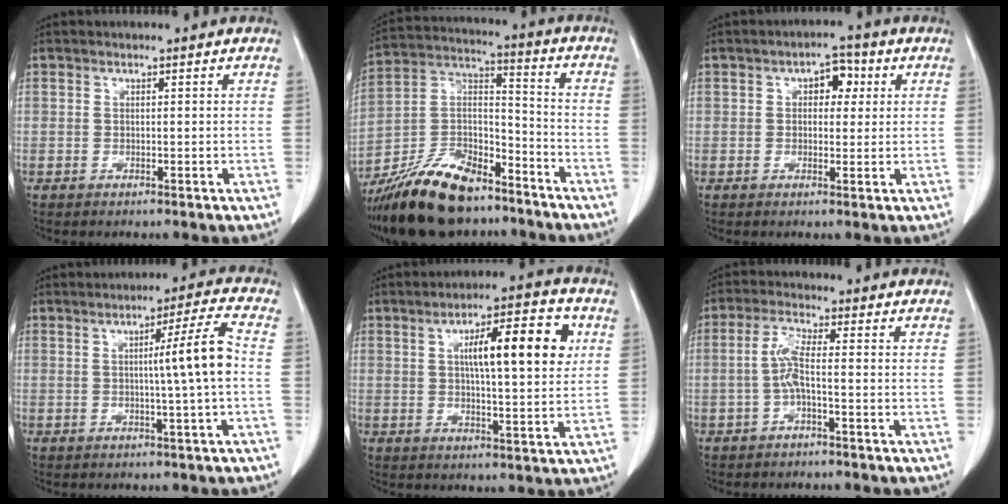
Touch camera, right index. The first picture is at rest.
{"total": 19.0, "force": [-14.7, 7.1, 9.8], "torque": [-0.206, 0.008, -0.268]}
{"total": 4.3, "force": [1.4, 2.6, 3.2], "torque": [-0.039, 0.017, 0.018]}
{"total": 7.1, "force": [0.1, -1.4, 7.0], "torque": [-0.104, 0.003, 0.001]}
{"total": 12.4, "force": [3.5, 2.6, 11.6], "torque": [-0.170, 0.019, 0.050]}
{"total": 3.8, "force": [-0.8, 0.3, 3.7], "torque": [-0.078, 0.007, -0.018]}